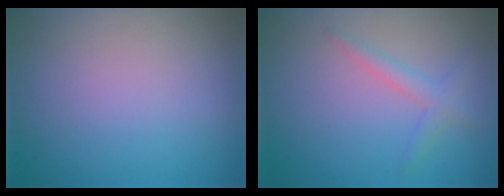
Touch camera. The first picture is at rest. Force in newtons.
{"total": 1.8, "press": 1.8, "slide": 0.1}